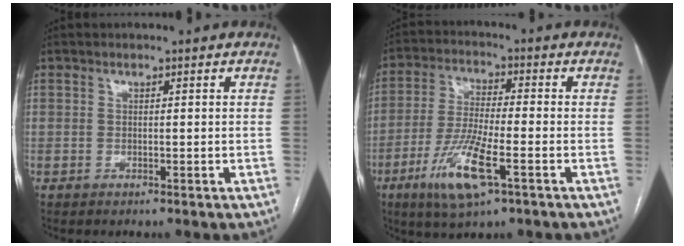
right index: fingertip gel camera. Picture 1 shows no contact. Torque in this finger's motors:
{"motor_torque": [1.39, 0.03, 0.53, 0.15]}